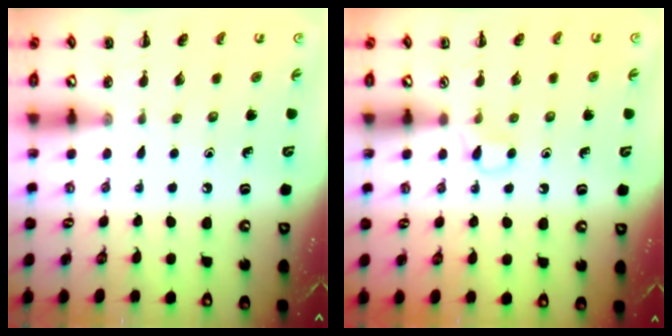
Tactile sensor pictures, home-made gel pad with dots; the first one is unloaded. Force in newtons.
{"total": 2.6, "press": 2.5, "slide": 0.9}